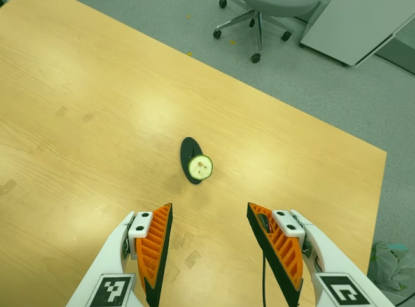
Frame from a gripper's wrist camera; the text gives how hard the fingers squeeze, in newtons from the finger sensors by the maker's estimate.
{"total": 0.0}